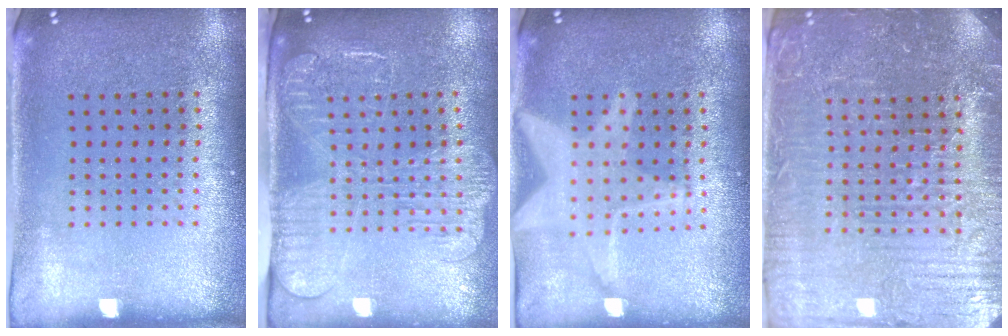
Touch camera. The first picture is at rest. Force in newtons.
{"total": 2.5, "press": 2.0, "slide": 1.4}
{"total": 3.1, "press": 3.1, "slide": 0.3}
{"total": 4.7, "press": 4.5, "slide": 1.5}